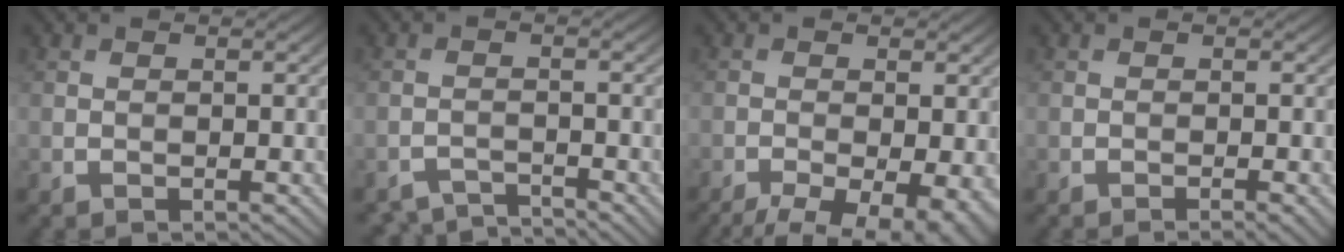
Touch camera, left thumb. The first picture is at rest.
{"total": 3.2, "force": [-3.2, 0.4, 0.6], "torque": [-0.006, -0.004, -0.061]}
{"total": 10.7, "force": [-7.0, 3.9, 7.1], "torque": [-0.111, -0.035, -0.084]}
{"total": 1.2, "force": [-0.6, 0.1, 1.0], "torque": [-0.012, 0.000, -0.013]}